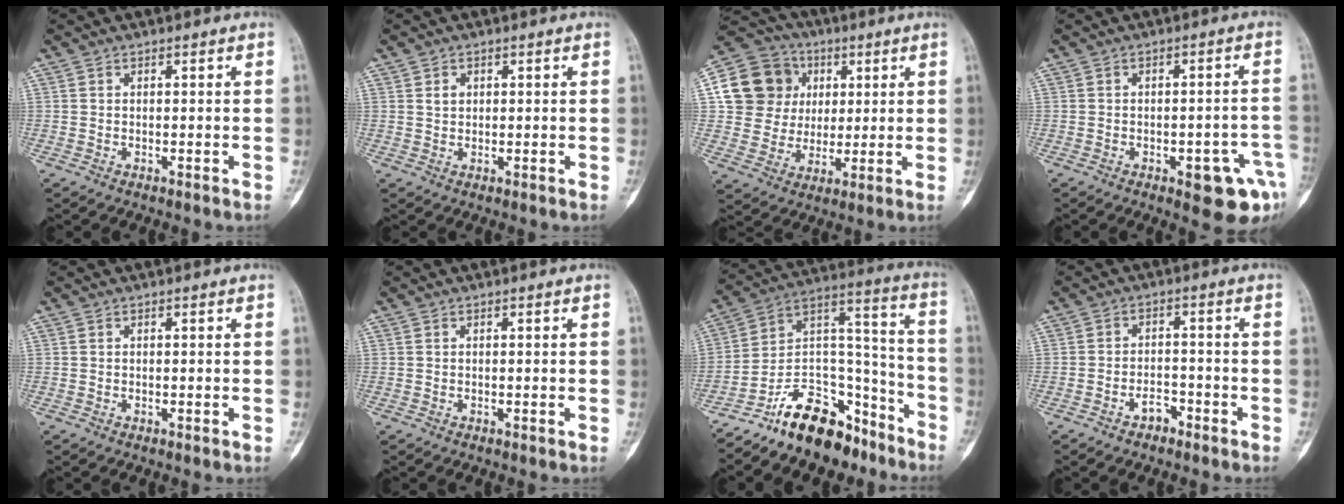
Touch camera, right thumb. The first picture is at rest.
{"total": 1.7, "force": [0.6, 1.4, 0.8], "torque": [-0.008, -0.002, 0.011]}
{"total": 16.4, "force": [3.9, 14.9, 5.5], "torque": [-0.075, 0.021, 0.075]}
{"total": 10.0, "force": [-4.4, 3.6, 8.2], "torque": [-0.076, 0.026, -0.044]}
{"total": 0.0}
{"total": 0.0}
{"total": 17.6, "force": [-13.4, 8.4, 7.7], "torque": [-0.085, 0.132, -0.232]}
{"total": 3.3, "force": [-2.3, 1.9, 1.4], "torque": [-0.013, 0.022, -0.036]}